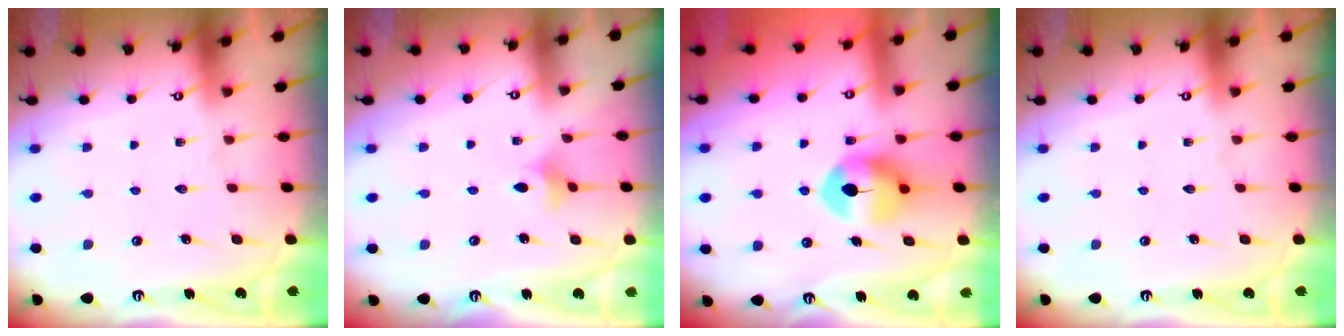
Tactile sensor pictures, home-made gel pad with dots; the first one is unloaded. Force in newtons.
{"total": 4.1, "press": 4.0, "slide": 0.7}
{"total": 9.2, "press": 9.1, "slide": 1.4}
{"total": 0.0}